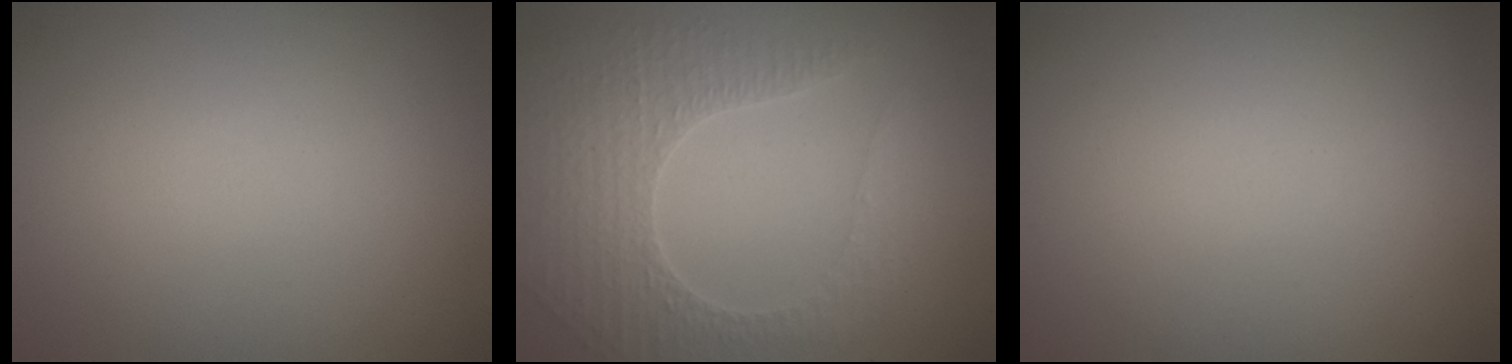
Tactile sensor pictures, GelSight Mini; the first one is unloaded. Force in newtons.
{"total": 4.5, "press": 3.3, "slide": 3.1}
{"total": 0.0}